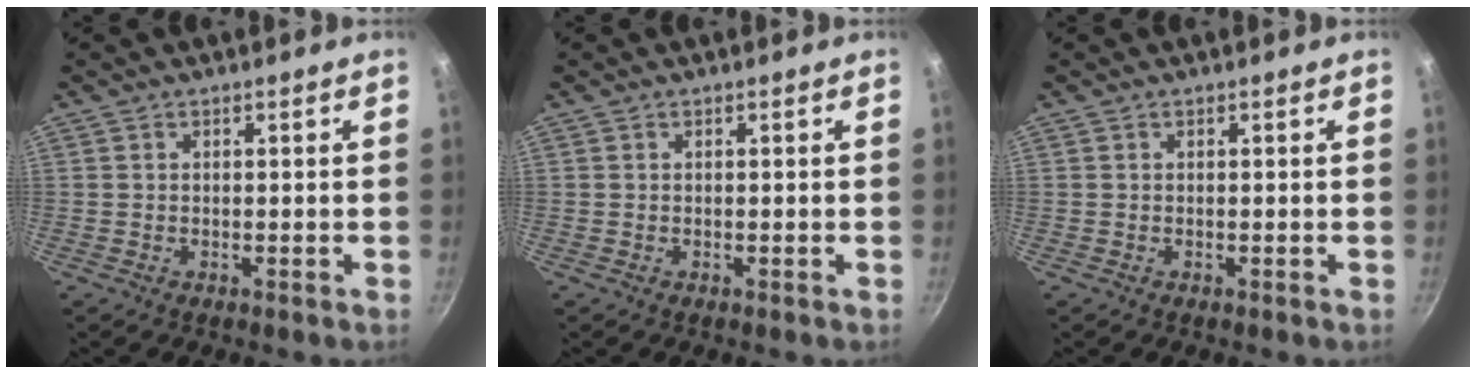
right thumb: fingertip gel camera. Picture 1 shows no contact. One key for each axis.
{"total": 0.0}
{"total": 0.0}